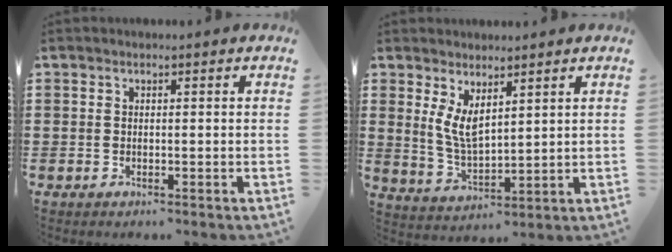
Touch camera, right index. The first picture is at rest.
{"total": 5.3, "force": [2.7, 2.3, 4.0], "torque": [-0.092, -0.008, 0.048]}